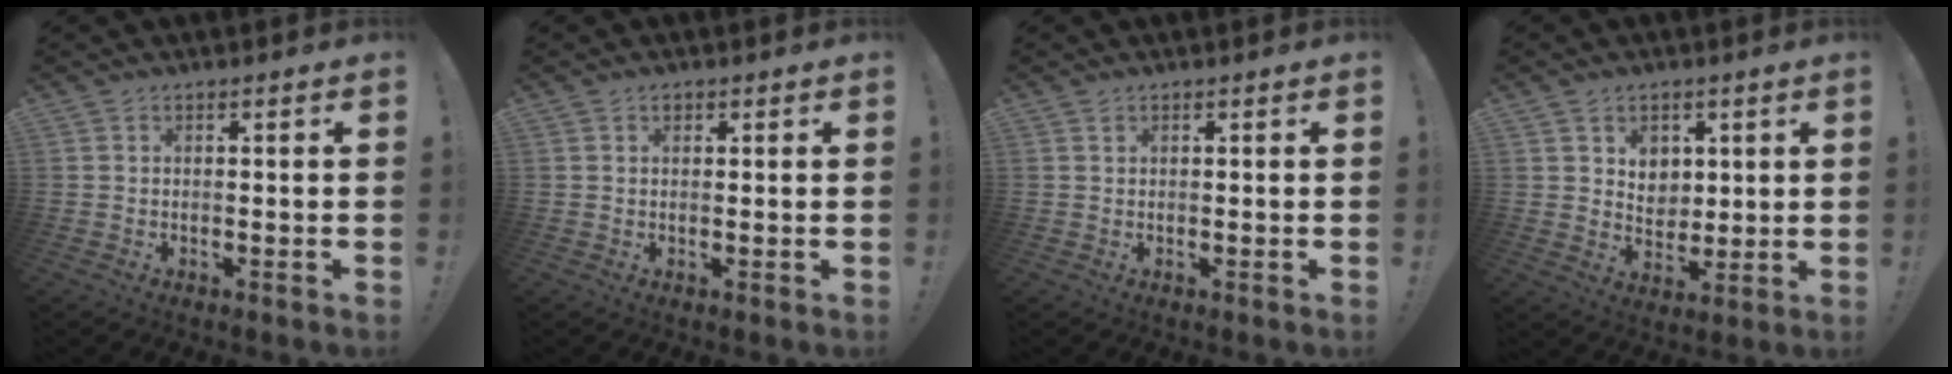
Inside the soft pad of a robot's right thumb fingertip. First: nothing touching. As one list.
[{"total": 0.7, "force": [0.2, 0.4, 0.5], "torque": [-0.008, 0.002, 0.002]}, {"total": 0.6, "force": [0.4, 0.4, 0.1], "torque": [0.001, -0.002, 0.008]}, {"total": 7.0, "force": [3.3, 6.0, 1.5], "torque": [-0.014, -0.027, 0.065]}]